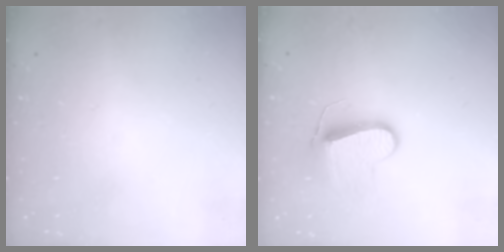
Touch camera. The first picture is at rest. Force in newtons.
{"total": 10.7, "press": 10.7, "slide": 0.7}